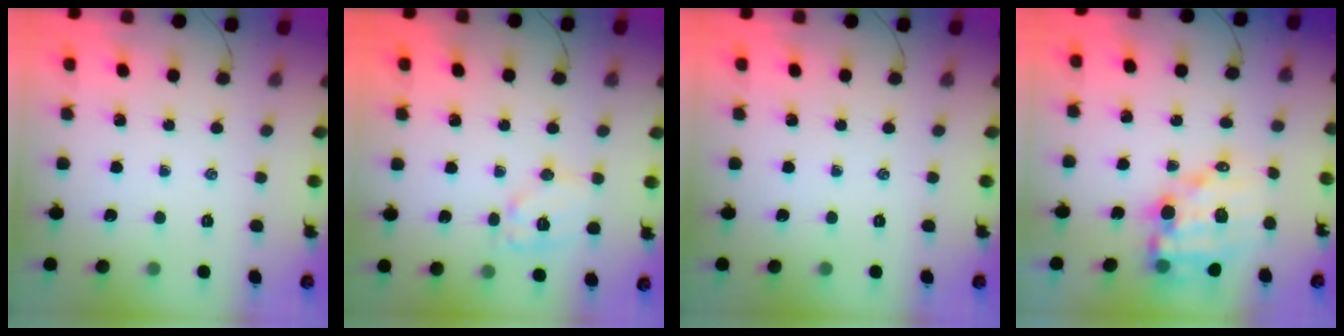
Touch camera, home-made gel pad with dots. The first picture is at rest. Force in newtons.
{"total": 10.1, "press": 10.1, "slide": 0.9}
{"total": 0.0}
{"total": 11.2, "press": 10.7, "slide": 3.3}